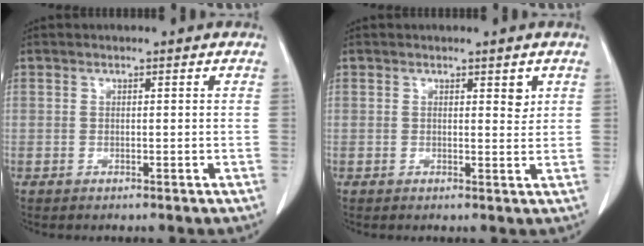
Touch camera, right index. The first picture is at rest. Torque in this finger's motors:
{"motor_torque": [0.03, 0.03, 0.01, 0.00]}